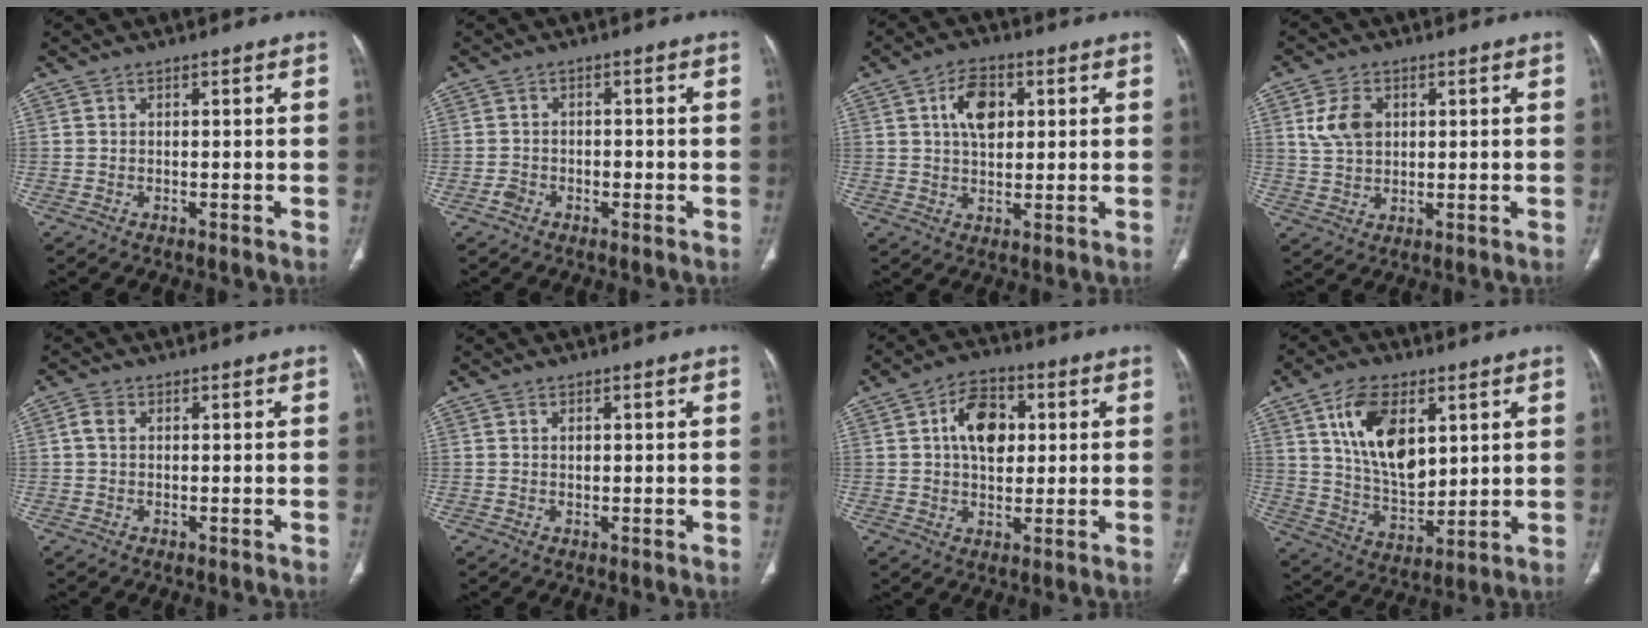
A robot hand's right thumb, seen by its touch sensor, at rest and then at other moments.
{"total": 2.2, "force": [-1.1, 1.7, 0.9], "torque": [-0.010, 0.011, -0.019]}
{"total": 7.6, "force": [2.2, 4.6, 5.6], "torque": [-0.076, -0.003, 0.037]}
{"total": 6.4, "force": [1.8, 4.6, 4.0], "torque": [-0.067, -0.007, 0.037]}
{"total": 1.9, "force": [0.3, 1.4, 1.2], "torque": [-0.027, 0.002, 0.001]}
{"total": 1.0, "force": [0.4, 0.6, 0.8], "torque": [-0.011, 0.000, 0.008]}
{"total": 10.1, "force": [2.3, 6.6, 7.3], "torque": [-0.095, 0.005, 0.033]}
{"total": 15.3, "force": [5.6, 8.6, 11.3], "torque": [-0.176, -0.025, 0.116]}